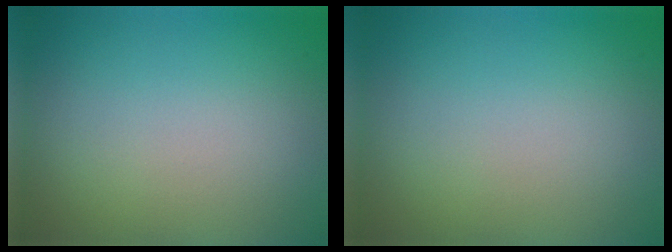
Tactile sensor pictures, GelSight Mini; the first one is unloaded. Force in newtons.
{"total": 0.0}